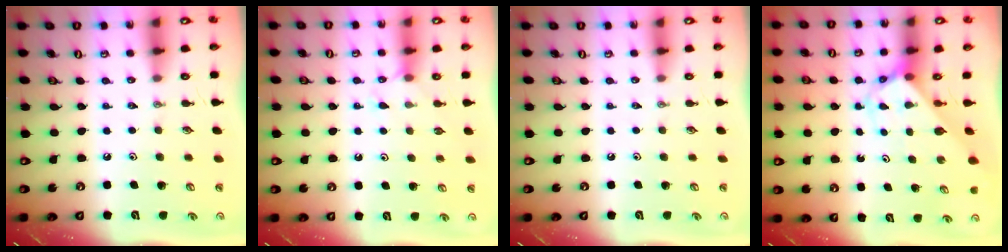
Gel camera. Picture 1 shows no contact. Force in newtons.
{"total": 5.2, "press": 5.2, "slide": 0.6}
{"total": 0.0}
{"total": 2.9, "press": 2.9, "slide": 0.1}